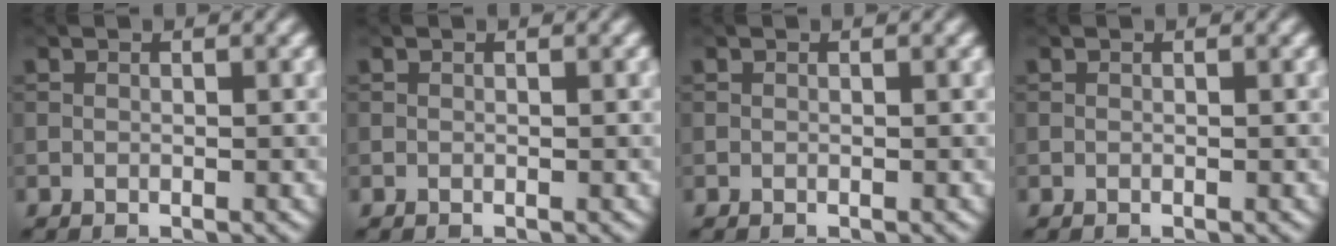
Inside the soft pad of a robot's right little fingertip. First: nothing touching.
{"total": 0.0}
{"total": 0.0}
{"total": 0.0}